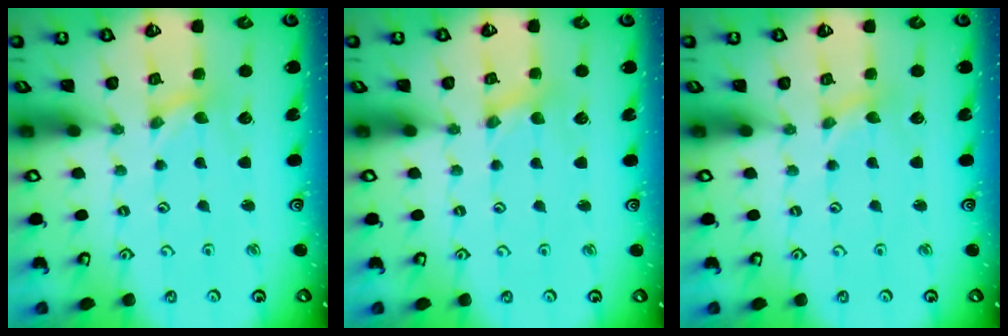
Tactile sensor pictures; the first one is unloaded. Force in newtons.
{"total": 0.6, "press": 0.5, "slide": 0.1}
{"total": 0.0}